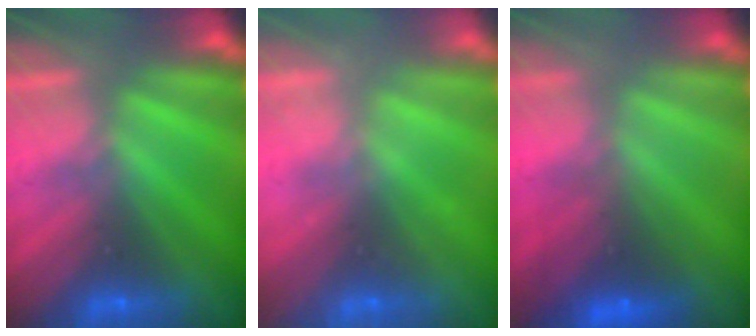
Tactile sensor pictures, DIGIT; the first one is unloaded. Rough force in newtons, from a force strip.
{"total": 2.1}
{"total": 2.8}